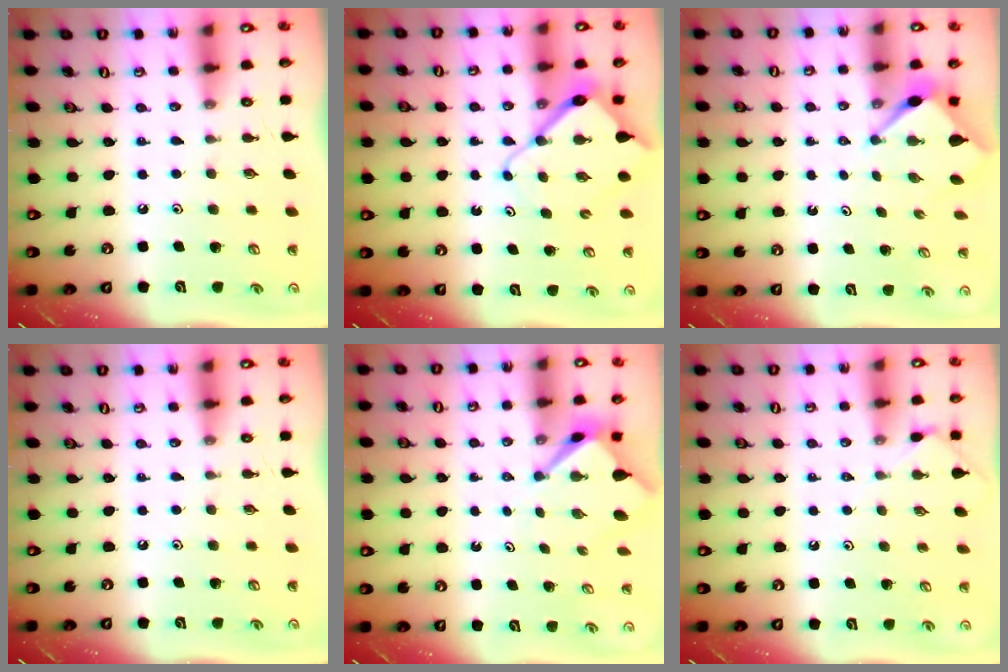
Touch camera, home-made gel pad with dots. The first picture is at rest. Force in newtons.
{"total": 9.8, "press": 9.7, "slide": 0.9}
{"total": 2.9, "press": 2.9, "slide": 0.3}
{"total": 0.0}
{"total": 3.1, "press": 3.0, "slide": 0.3}
{"total": 2.1, "press": 2.0, "slide": 0.5}